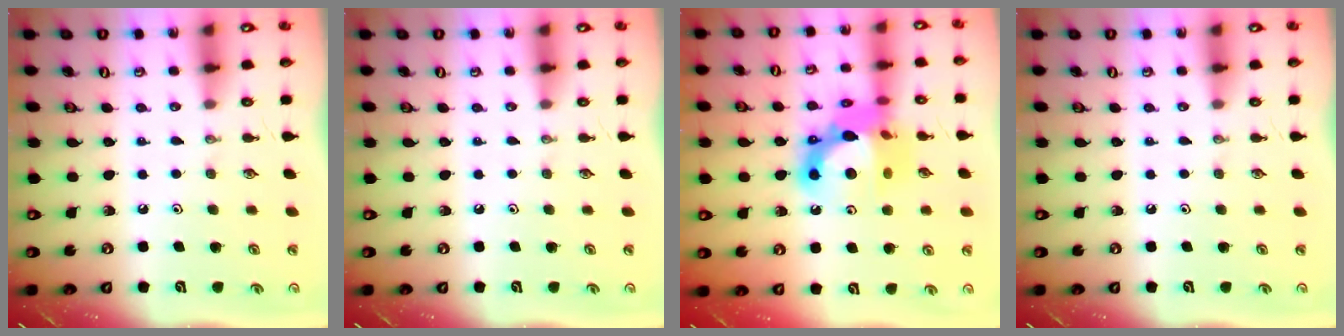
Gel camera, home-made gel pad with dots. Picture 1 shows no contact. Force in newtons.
{"total": 0.0}
{"total": 16.1, "press": 16.1, "slide": 1.5}
{"total": 0.0}